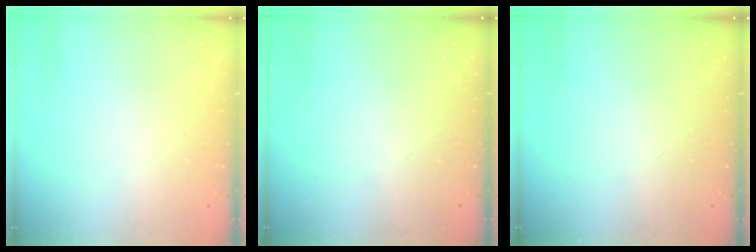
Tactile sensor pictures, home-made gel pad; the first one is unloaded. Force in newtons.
{"total": 0.0}
{"total": 0.0}